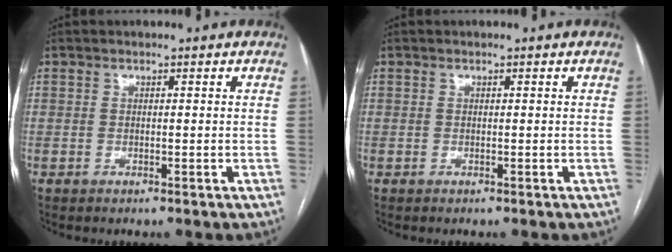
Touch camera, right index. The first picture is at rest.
{"total": 0.0}